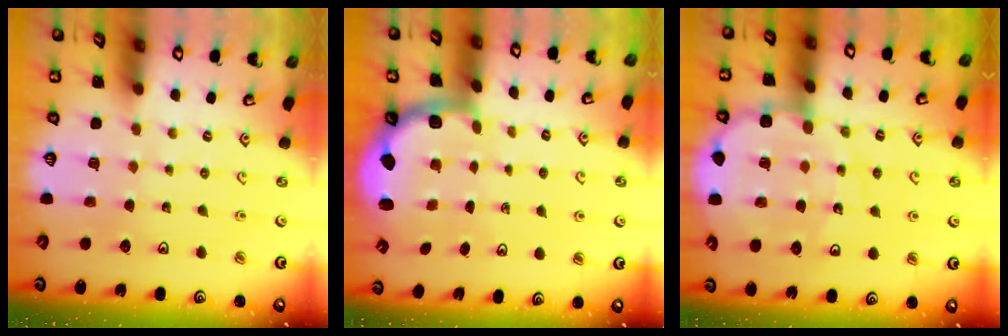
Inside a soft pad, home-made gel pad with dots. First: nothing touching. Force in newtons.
{"total": 2.3, "press": 2.0, "slide": 1.1}
{"total": 11.2, "press": 10.9, "slide": 2.7}